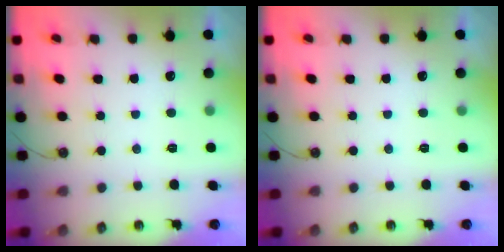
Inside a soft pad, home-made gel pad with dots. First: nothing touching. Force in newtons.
{"total": 0.0}